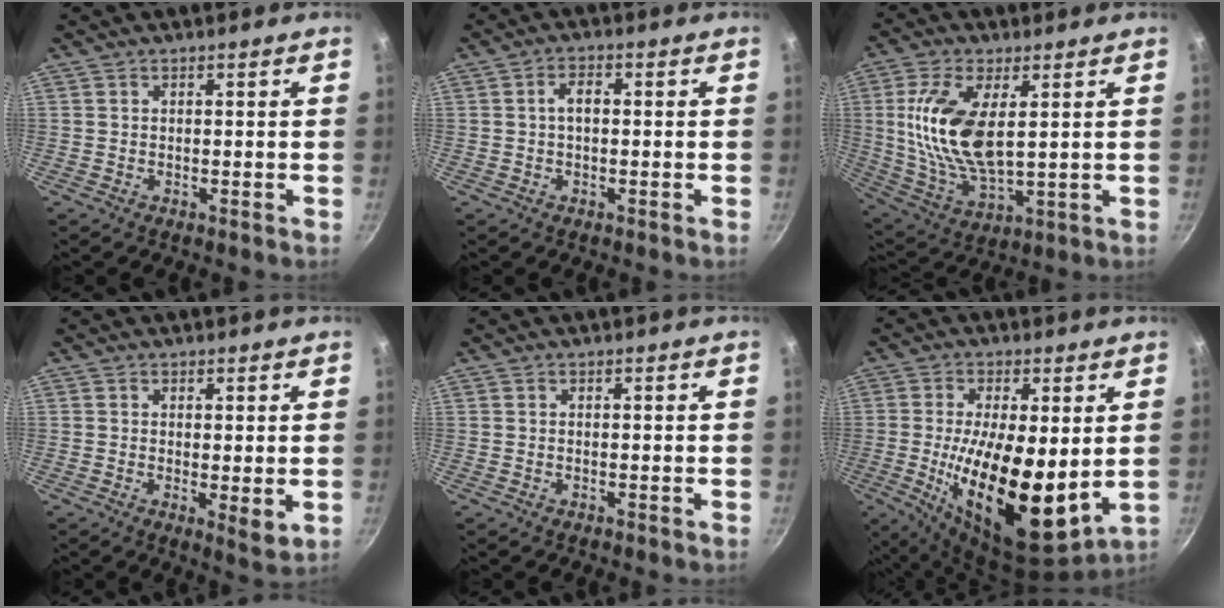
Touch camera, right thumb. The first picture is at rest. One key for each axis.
{"total": 2.8, "fx": 0.0, "fy": 1.6, "fz": 2.3, "tx": -0.040, "ty": 0.013, "tz": -0.004}
{"total": 15.8, "fx": 3.0, "fy": 7.4, "fz": 13.6, "tx": -0.268, "ty": -0.016, "tz": 0.064}
{"total": 4.0, "fx": 0.0, "fy": 1.4, "fz": 3.8, "tx": -0.059, "ty": -0.016, "tz": 0.002}
{"total": 0.0}
{"total": 20.2, "fx": -0.9, "fy": 8.3, "fz": 18.4, "tx": -0.302, "ty": -0.026, "tz": -0.008}